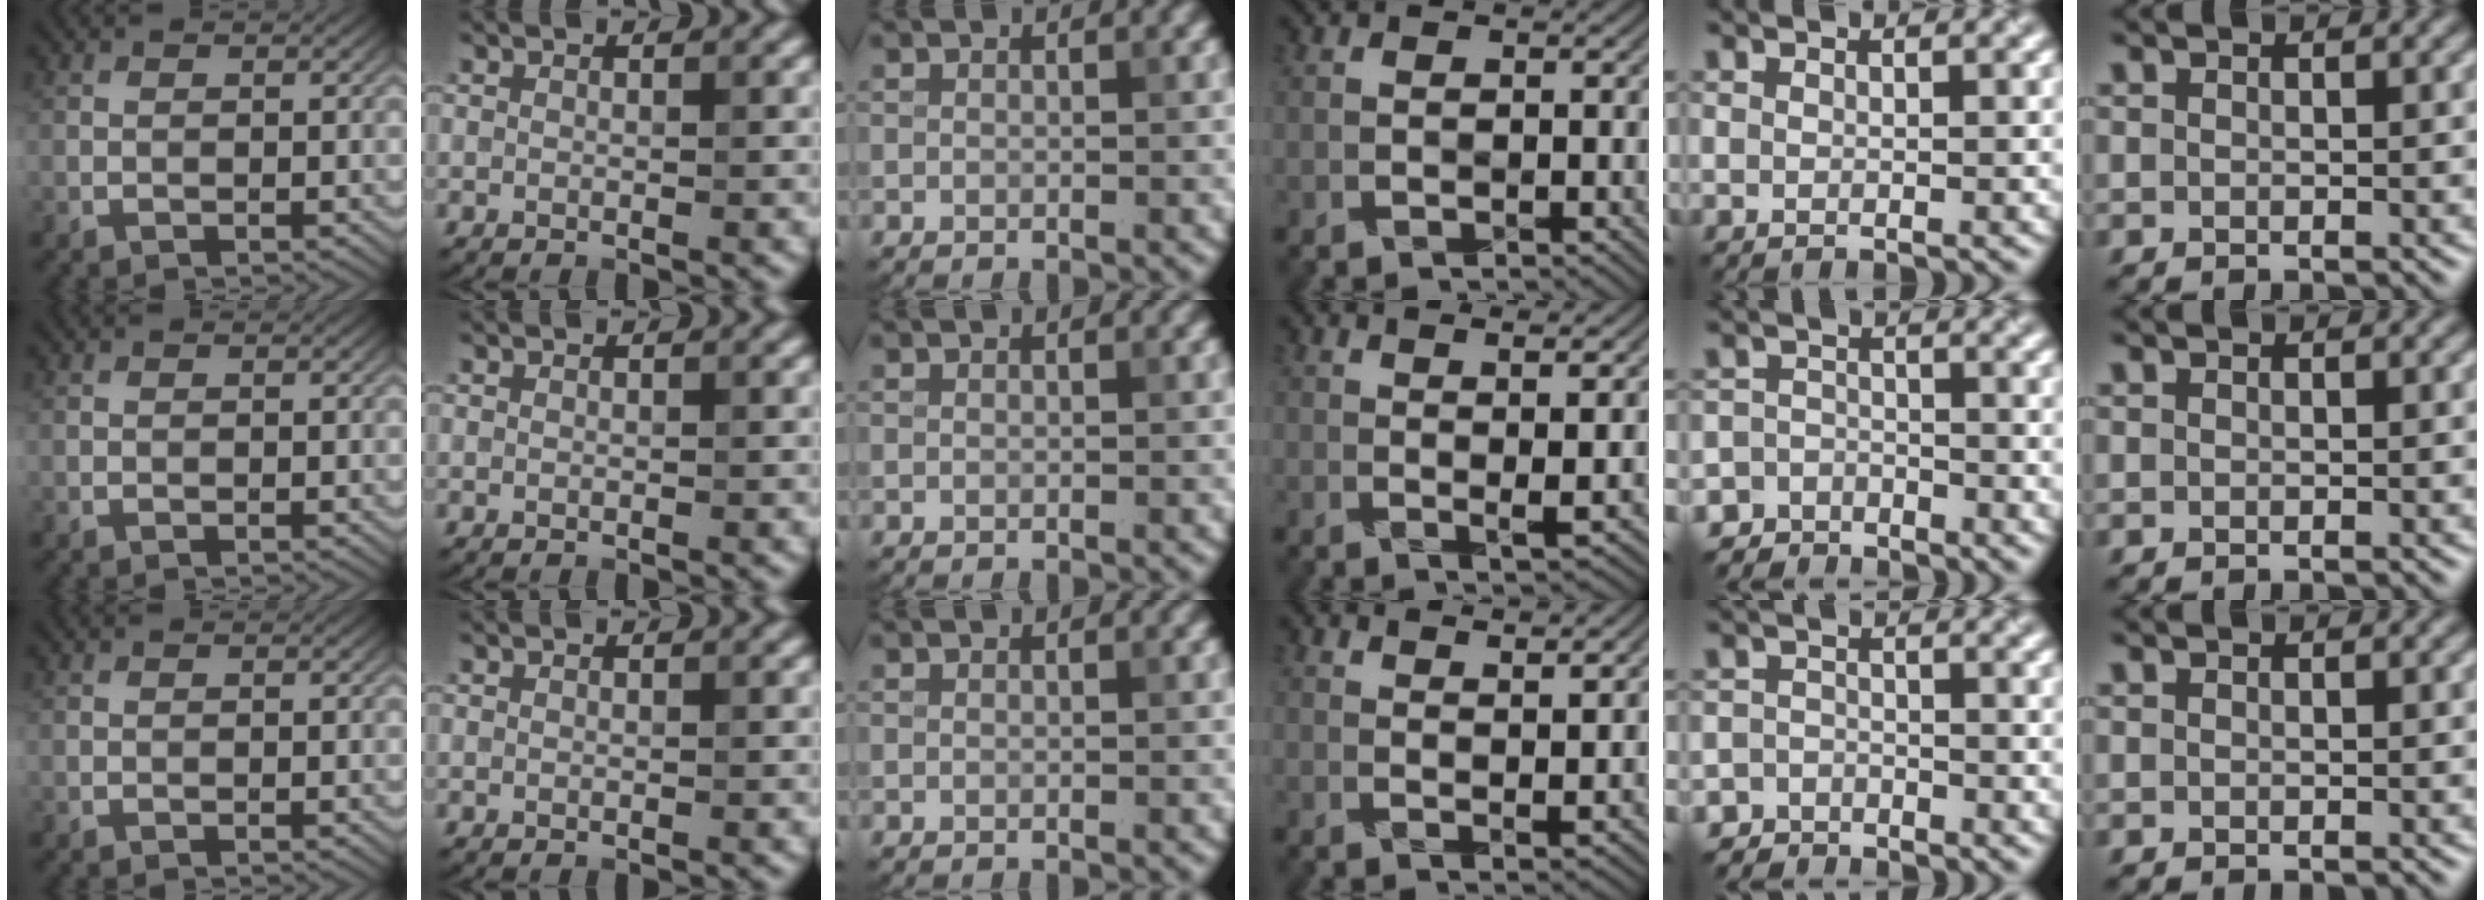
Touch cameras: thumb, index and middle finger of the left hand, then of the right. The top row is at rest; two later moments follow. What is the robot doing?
{"motion": "fold", "object": "cloth"}